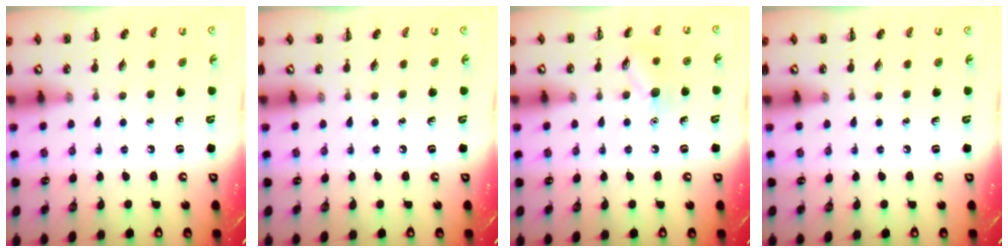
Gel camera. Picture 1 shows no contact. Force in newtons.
{"total": 0.0}
{"total": 8.3, "press": 8.3, "slide": 1.1}
{"total": 0.0}